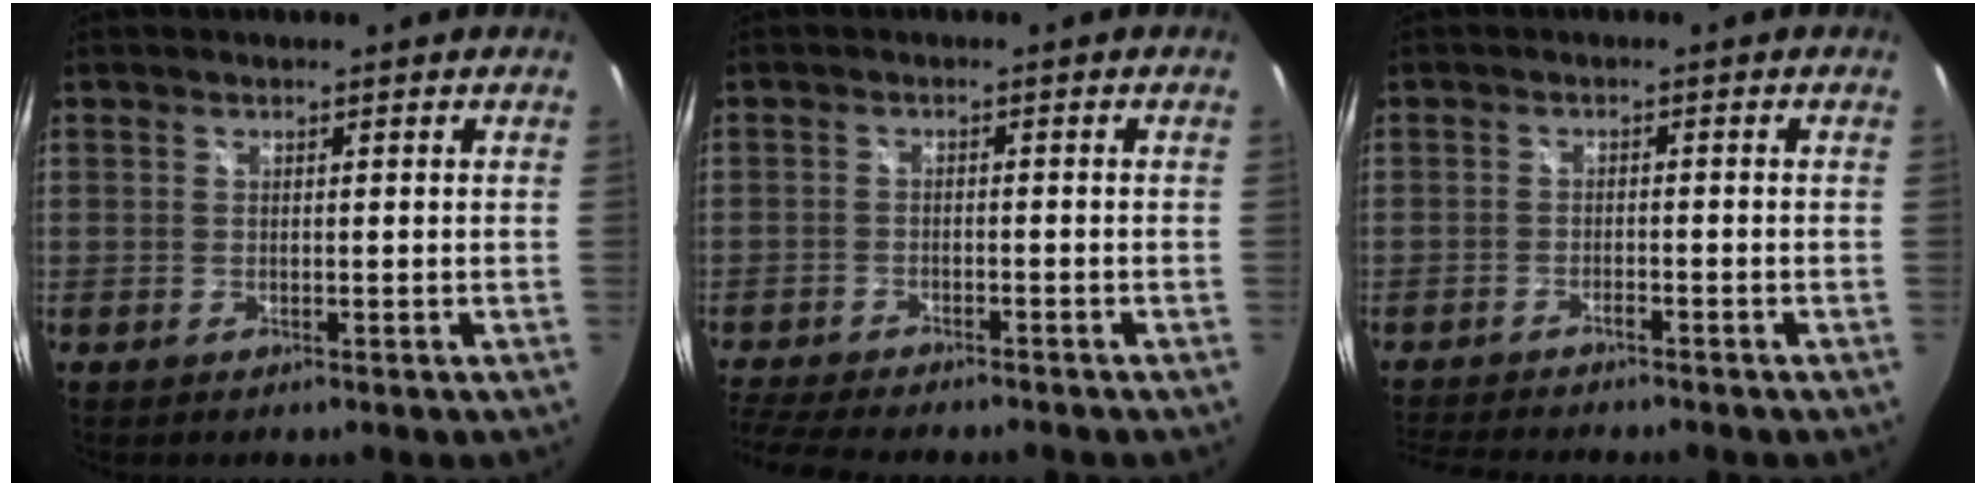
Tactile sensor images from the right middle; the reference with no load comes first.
{"total": 11.1, "force": [-9.8, 2.1, 4.7], "torque": [-0.119, -0.024, -0.164]}
{"total": 8.0, "force": [-7.3, 1.0, 3.2], "torque": [-0.080, -0.017, -0.118]}